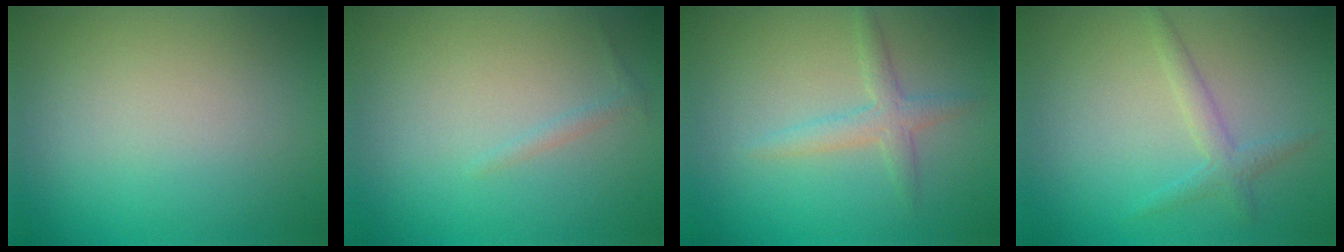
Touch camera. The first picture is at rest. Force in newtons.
{"total": 0.6, "press": 0.6, "slide": 0.1}
{"total": 2.1, "press": 2.1, "slide": 0.1}
{"total": 1.8, "press": 1.8, "slide": 0.0}